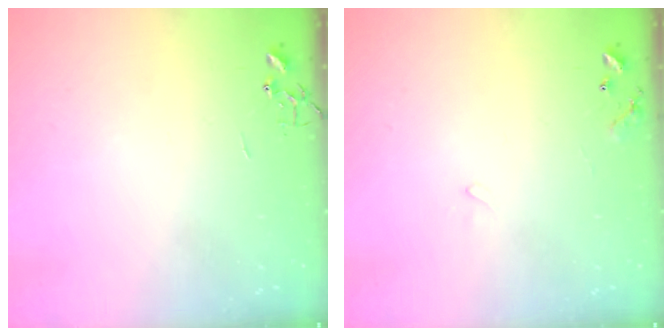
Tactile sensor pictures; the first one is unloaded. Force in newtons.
{"total": 6.1, "press": 6.1, "slide": 0.5}